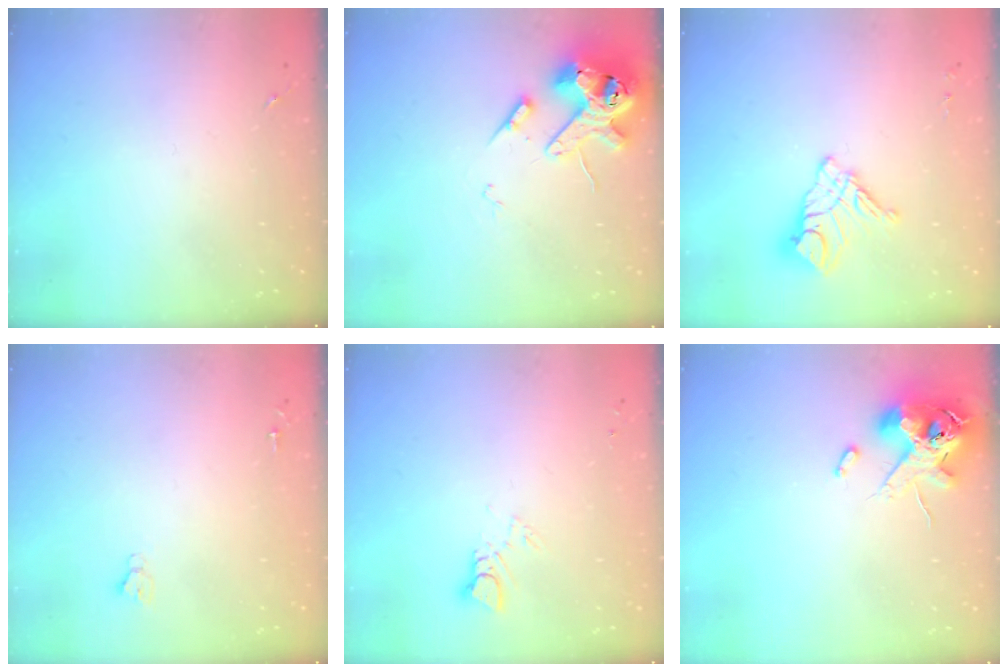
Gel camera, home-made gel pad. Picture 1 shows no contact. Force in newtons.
{"total": 15.0, "press": 14.9, "slide": 2.1}
{"total": 12.6, "press": 12.6, "slide": 1.2}
{"total": 2.7, "press": 2.7, "slide": 0.0}
{"total": 3.6, "press": 3.6, "slide": 0.2}
{"total": 12.9, "press": 12.7, "slide": 2.2}